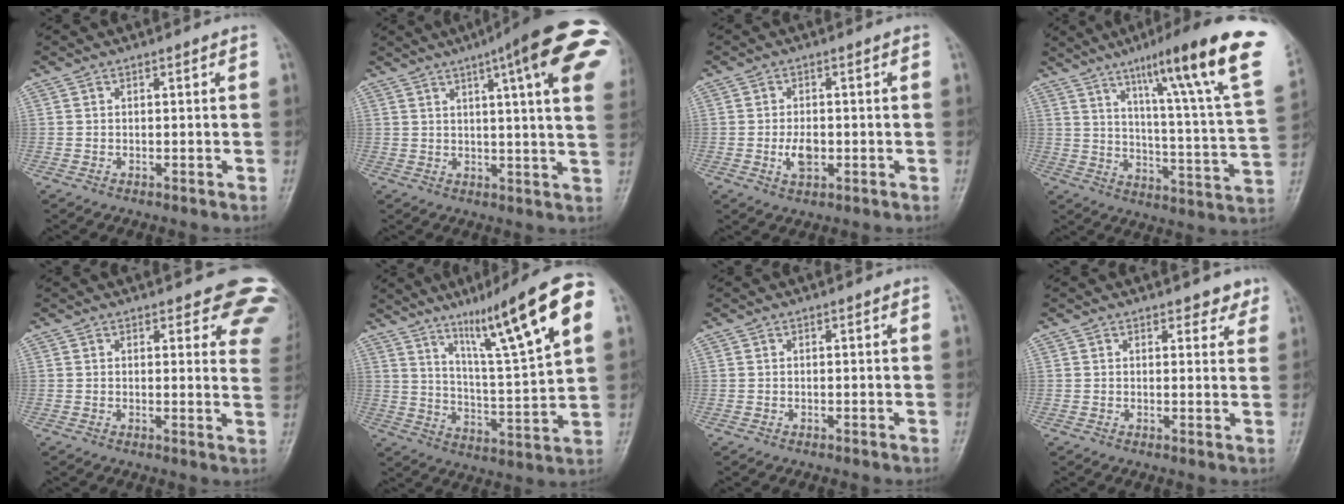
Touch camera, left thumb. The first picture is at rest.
{"total": 20.9, "force": [9.2, 3.4, 18.5], "torque": [-0.222, -0.004, 0.103]}
{"total": 4.1, "force": [-0.9, 2.3, 3.3], "torque": [-0.055, 0.002, -0.015]}
{"total": 25.3, "force": [14.0, 2.7, 20.9], "torque": [-0.287, -0.043, 0.199]}
{"total": 10.1, "force": [7.8, 3.9, 5.1], "torque": [-0.004, -0.033, 0.065]}
{"total": 19.9, "force": [9.9, 2.7, 17.0], "torque": [-0.243, -0.031, 0.161]}
{"total": 0.0}
{"total": 3.1, "force": [2.5, 1.6, 1.0], "torque": [0.013, -0.013, 0.026]}